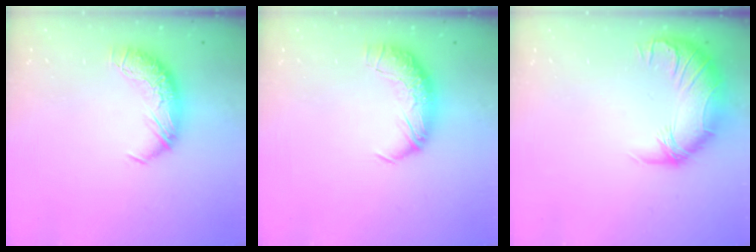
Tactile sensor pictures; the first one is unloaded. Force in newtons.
{"total": 2.4, "press": 1.1, "slide": 2.2}
{"total": 2.4, "press": 0.8, "slide": 2.3}